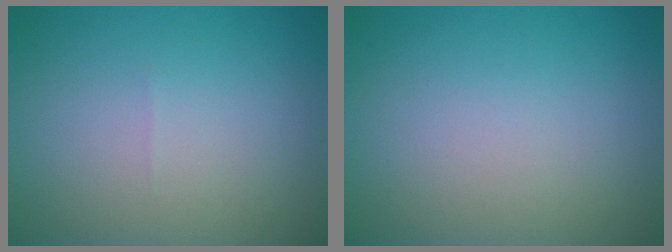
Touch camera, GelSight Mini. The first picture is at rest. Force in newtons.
{"total": 0.0}